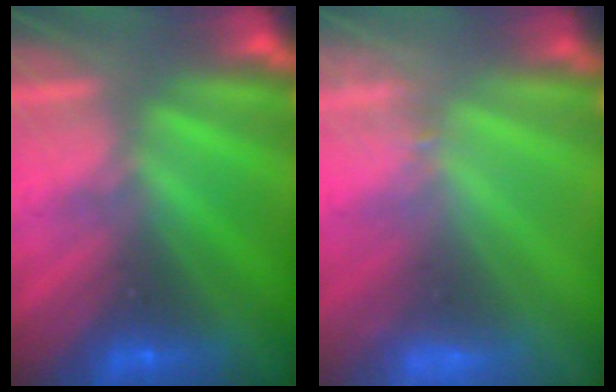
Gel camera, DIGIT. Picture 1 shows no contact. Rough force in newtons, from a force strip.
{"total": 2.4}